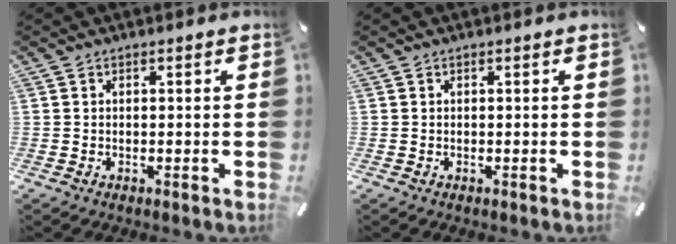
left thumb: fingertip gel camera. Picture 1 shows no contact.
{"total": 0.0}